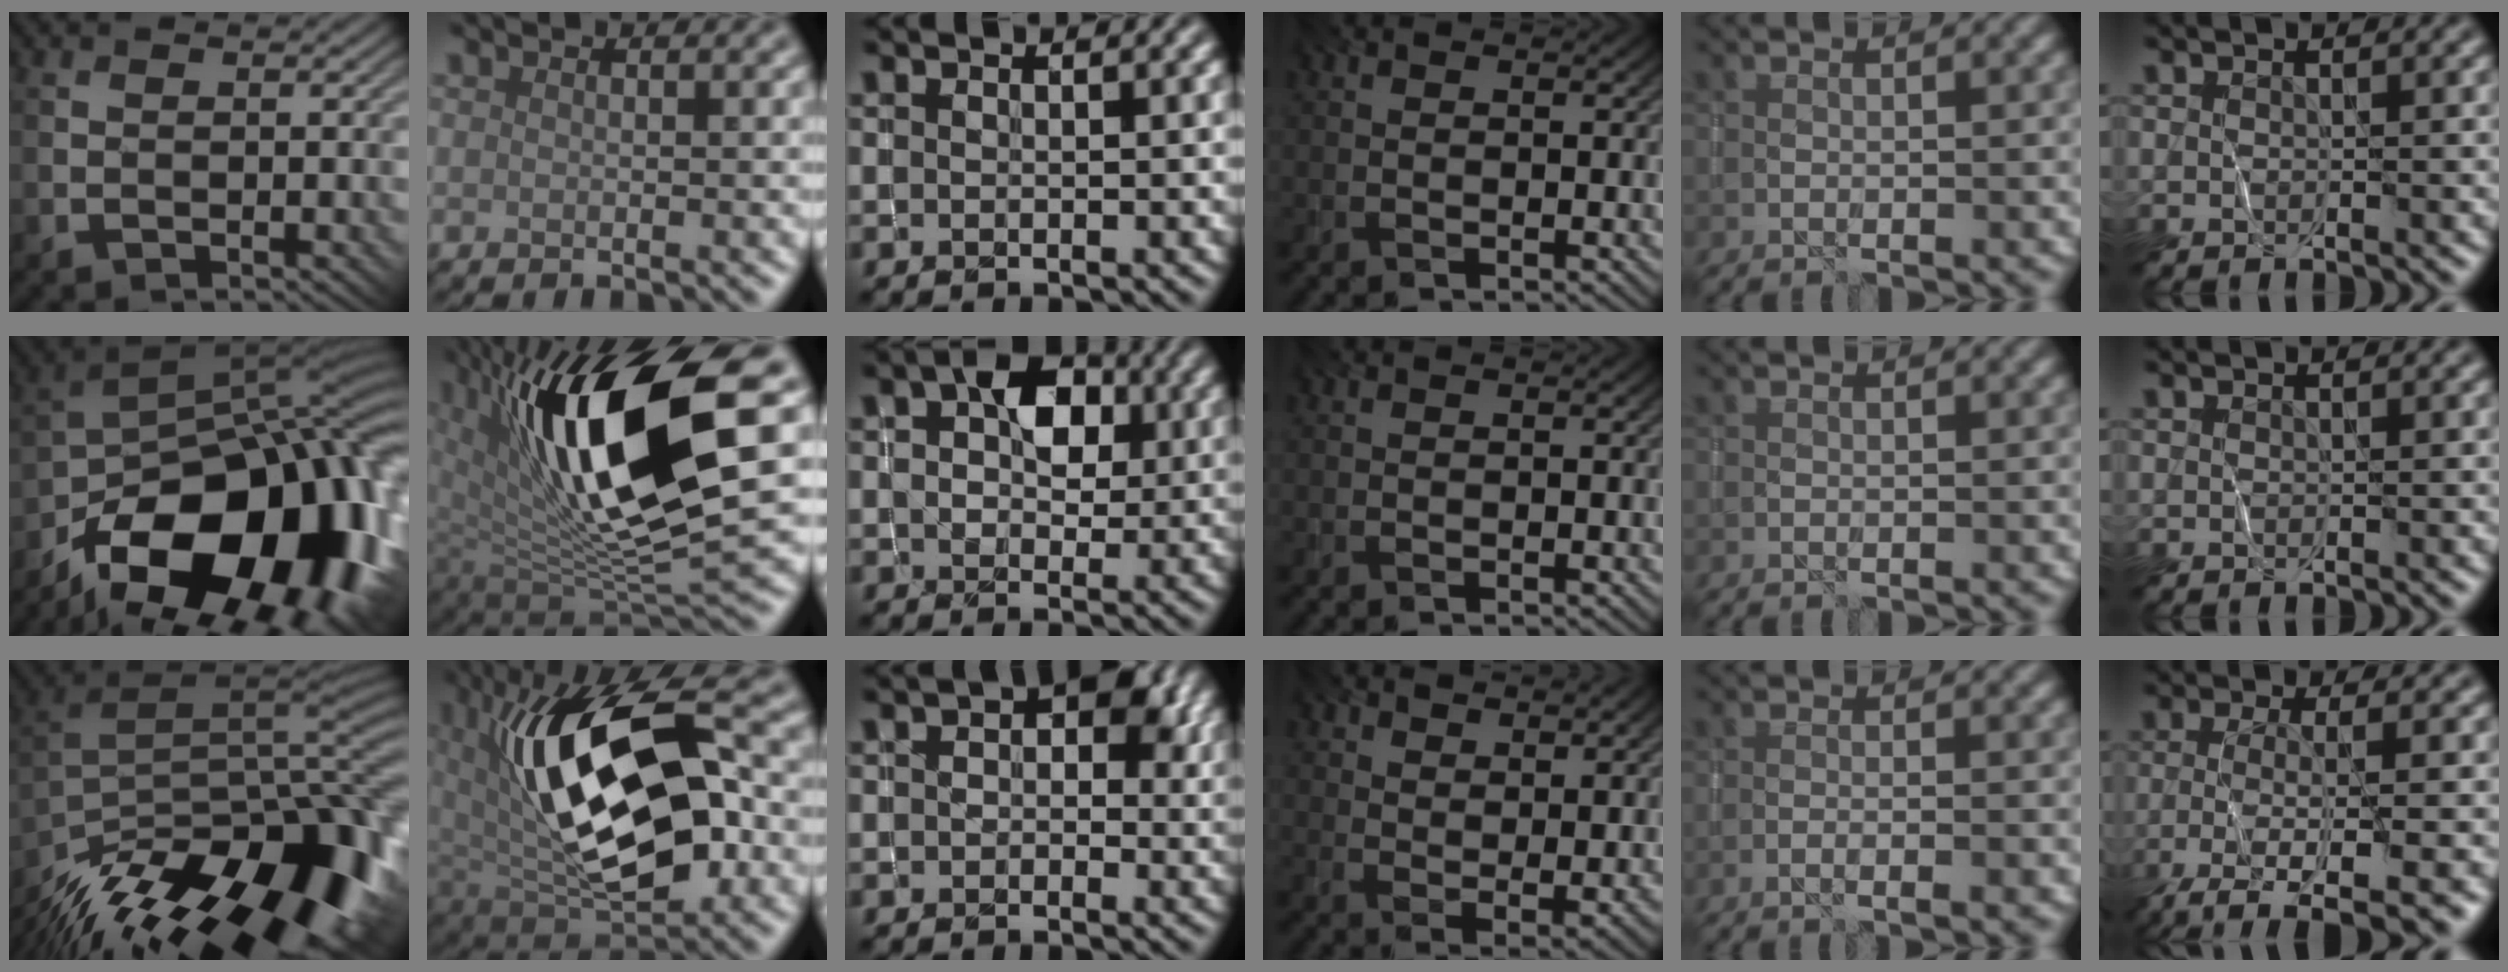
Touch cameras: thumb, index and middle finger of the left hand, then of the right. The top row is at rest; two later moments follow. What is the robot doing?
{"motion": "wrap", "object": "yarn"}